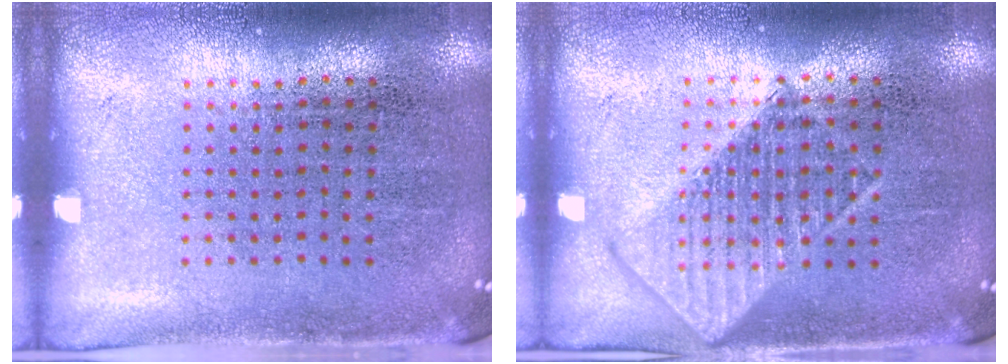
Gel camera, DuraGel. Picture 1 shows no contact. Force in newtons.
{"total": 2.7, "press": 2.7, "slide": 0.4}